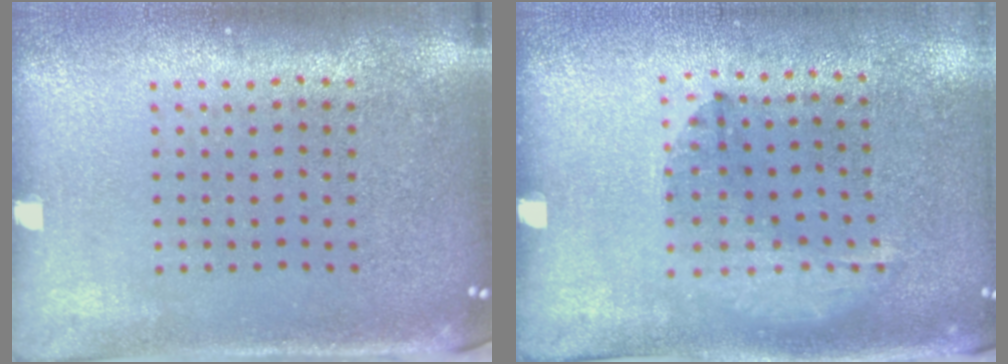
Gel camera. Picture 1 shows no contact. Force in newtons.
{"total": 1.3, "press": 1.0, "slide": 0.8}